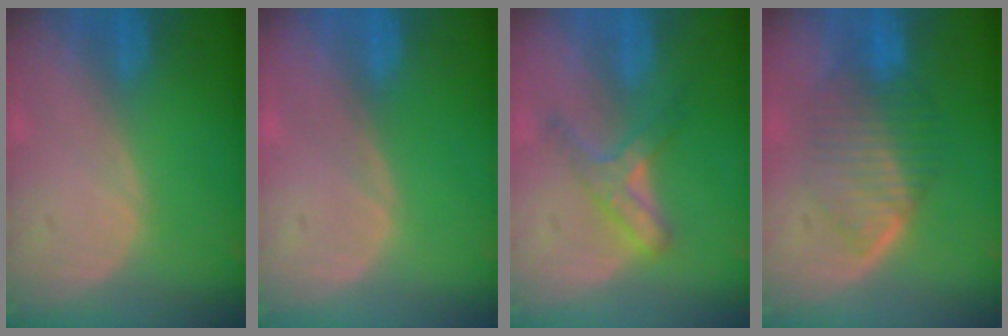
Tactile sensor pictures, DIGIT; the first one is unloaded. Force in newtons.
{"total": 0.0}
{"total": 5.1, "press": 5.1, "slide": 0.3}
{"total": 7.2, "press": 7.2, "slide": 0.4}